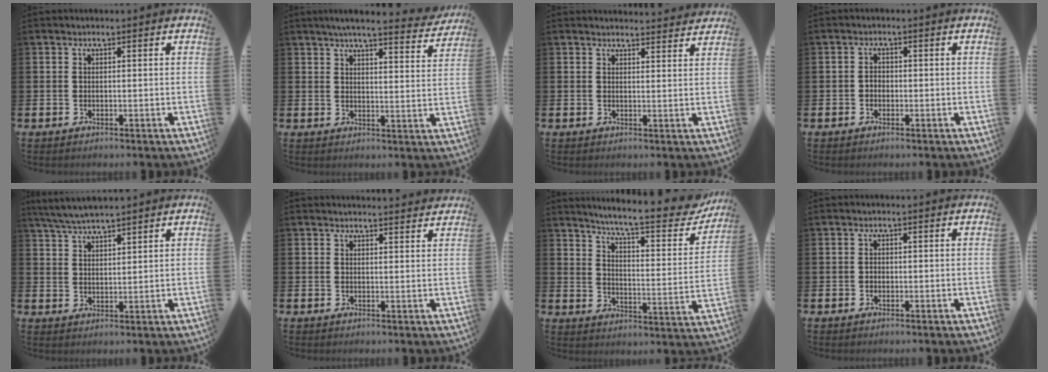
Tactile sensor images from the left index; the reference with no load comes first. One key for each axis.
{"total": 5.4, "fx": 5.0, "fy": 0.1, "fz": 2.0, "tx": -0.038, "ty": -0.030, "tz": 0.082}
{"total": 2.7, "fx": 2.7, "fy": 0.2, "fz": -0.1, "tx": 0.010, "ty": -0.020, "tz": 0.045}
{"total": 1.3, "fx": -0.5, "fy": 1.1, "fz": 0.5, "tx": -0.004, "ty": 0.003, "tz": -0.013}
{"total": 4.8, "fx": 4.6, "fy": 0.3, "fz": 1.4, "tx": -0.049, "ty": -0.009, "tz": 0.085}
{"total": 1.9, "fx": 1.9, "fy": 0.1, "fz": -0.1, "tx": 0.011, "ty": -0.016, "tz": 0.032}
{"total": 8.5, "fx": 7.3, "fy": 1.1, "fz": 4.1, "tx": -0.084, "ty": -0.053, "tz": 0.115}
{"total": 0.7, "fx": -0.3, "fy": 0.6, "fz": 0.2, "tx": 0.000, "ty": 0.001, "tz": -0.008}